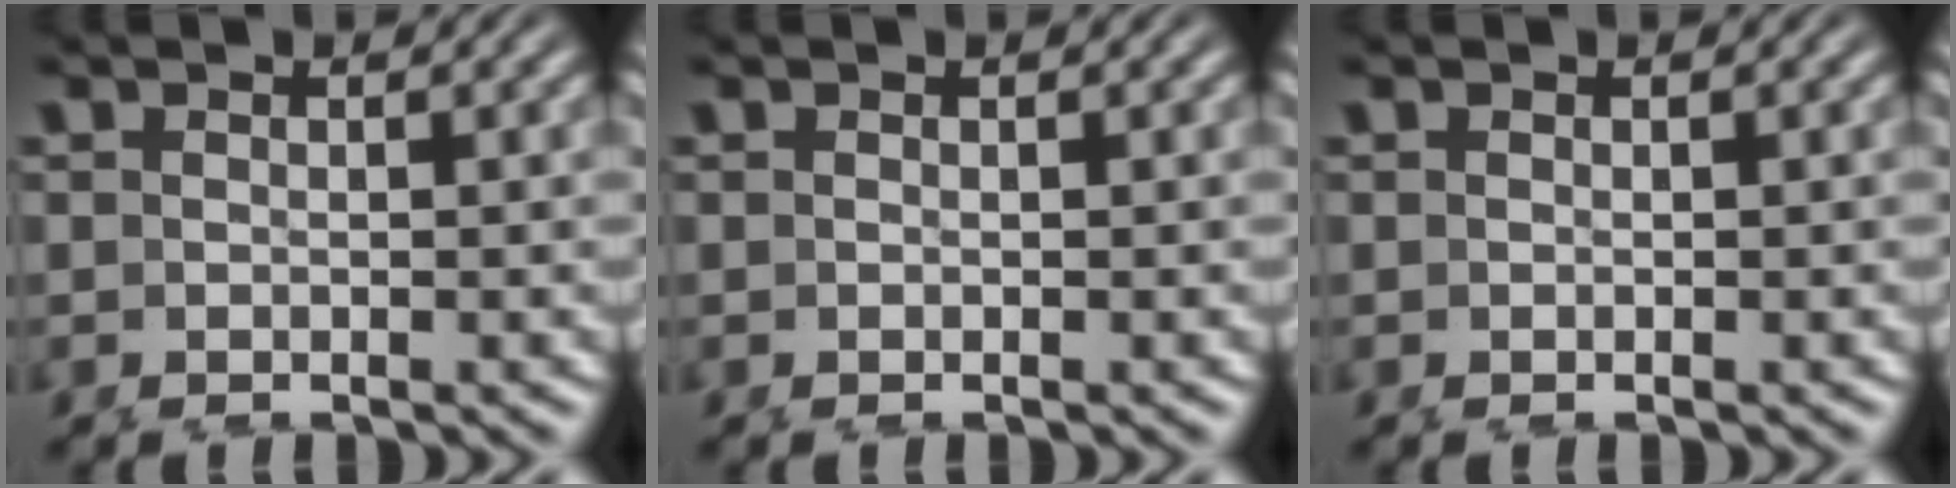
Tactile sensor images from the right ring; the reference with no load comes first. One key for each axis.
{"total": 0.0}
{"total": 0.0}